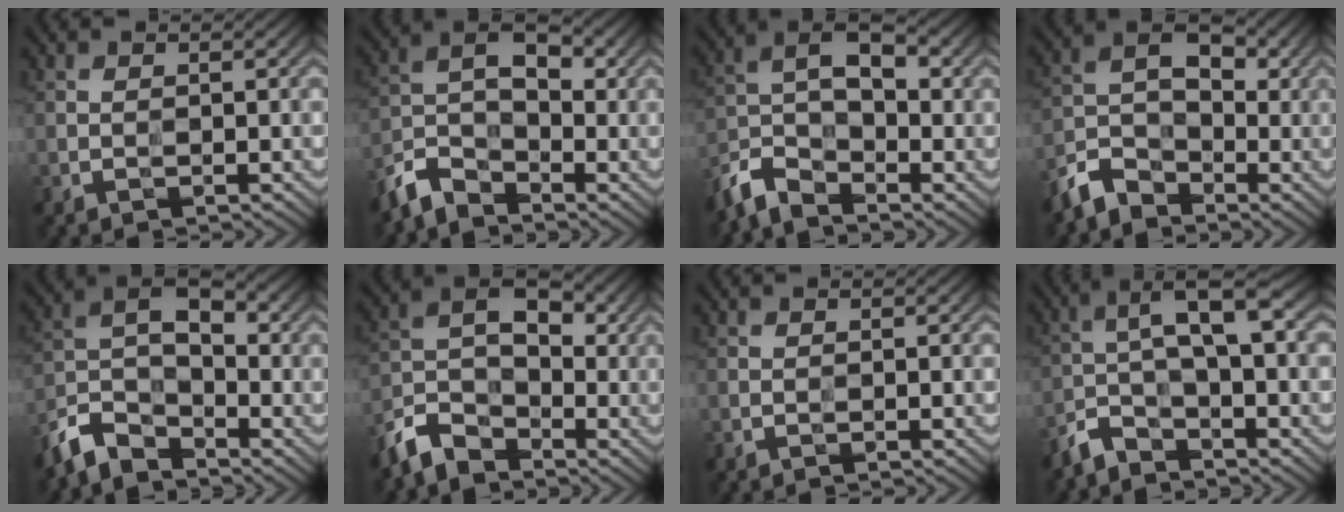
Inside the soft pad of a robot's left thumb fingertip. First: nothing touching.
{"total": 6.5, "force": [-4.7, 3.0, 3.4], "torque": [-0.061, 0.000, -0.115]}
{"total": 7.0, "force": [-4.7, 3.0, 4.3], "torque": [-0.078, 0.001, -0.112]}
{"total": 6.5, "force": [-4.3, 3.6, 3.2], "torque": [-0.059, 0.000, -0.105]}
{"total": 7.6, "force": [-5.6, 3.2, 3.9], "torque": [-0.072, -0.001, -0.133]}
{"total": 7.3, "force": [-5.1, 3.8, 3.7], "torque": [-0.071, -0.003, -0.123]}
{"total": 0.0}
{"total": 6.5, "force": [-3.2, 2.2, 5.3], "torque": [-0.108, 0.006, -0.080]}